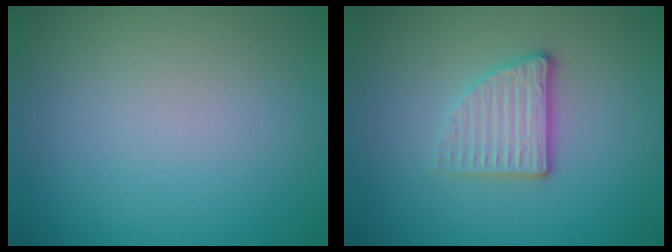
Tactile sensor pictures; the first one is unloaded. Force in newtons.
{"total": 3.4, "press": 2.7, "slide": 2.1}